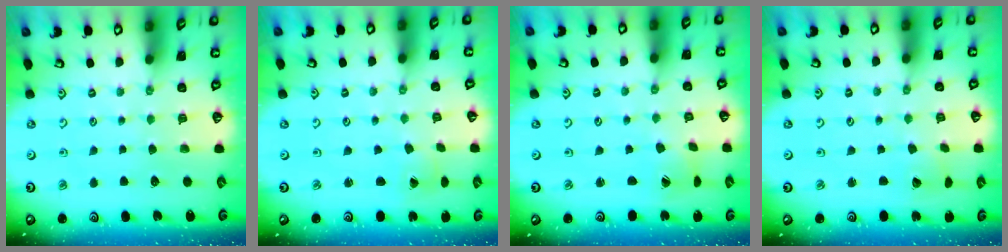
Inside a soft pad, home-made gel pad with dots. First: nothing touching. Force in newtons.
{"total": 1.5, "press": 1.5, "slide": 0.1}
{"total": 2.2, "press": 2.2, "slide": 0.3}
{"total": 2.2, "press": 2.2, "slide": 0.1}